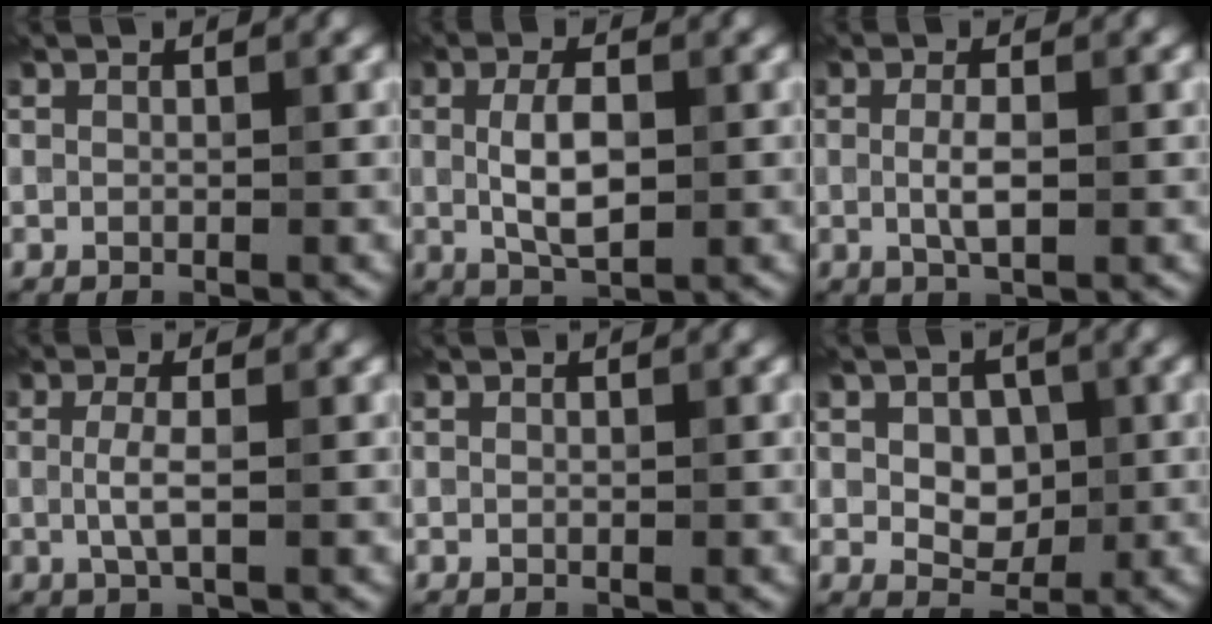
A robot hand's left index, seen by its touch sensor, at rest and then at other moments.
{"total": 4.1, "force": [-0.2, 1.9, 3.7], "torque": [-0.077, -0.002, 0.001]}
{"total": 2.1, "force": [-0.3, 0.6, 2.0], "torque": [-0.044, -0.004, -0.007]}
{"total": 1.9, "force": [-0.4, 0.3, 1.8], "torque": [-0.042, -0.004, -0.006]}
{"total": 0.0}
{"total": 3.7, "force": [0.2, 2.7, 2.5], "torque": [-0.044, -0.008, 0.003]}